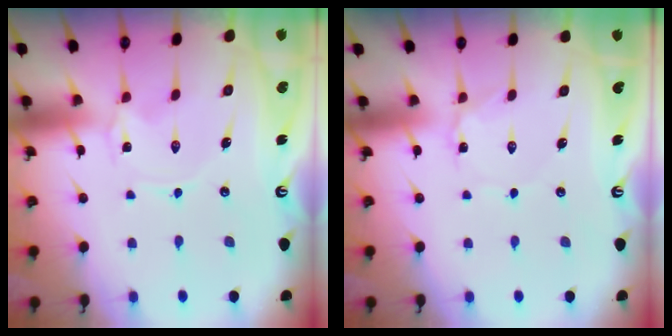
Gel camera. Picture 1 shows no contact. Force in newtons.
{"total": 2.3, "press": 2.3, "slide": 0.3}